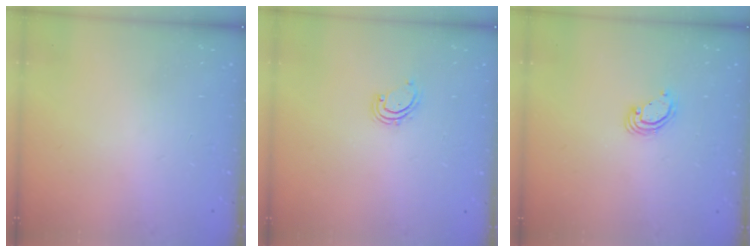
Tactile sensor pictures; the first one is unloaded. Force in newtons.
{"total": 2.6, "press": 2.6, "slide": 0.3}
{"total": 3.6, "press": 3.6, "slide": 0.3}